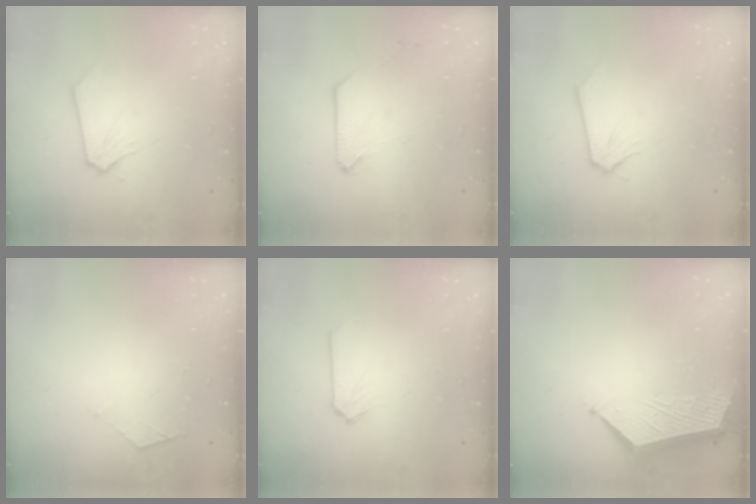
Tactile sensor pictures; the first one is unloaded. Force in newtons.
{"total": 0.7, "press": 0.7, "slide": 0.1}
{"total": 0.0}
{"total": 3.6, "press": 3.6, "slide": 0.5}
{"total": 0.0}
{"total": 6.3, "press": 6.3, "slide": 0.1}